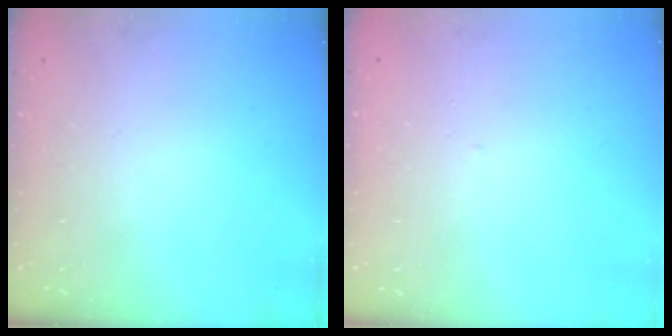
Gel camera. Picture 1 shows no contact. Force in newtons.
{"total": 1.4, "press": 1.4, "slide": 0.3}